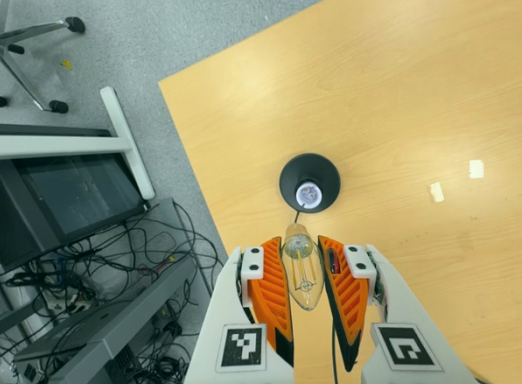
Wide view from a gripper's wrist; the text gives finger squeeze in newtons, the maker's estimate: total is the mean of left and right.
{"total": 19.6, "left": 21.2, "right": 17.9}